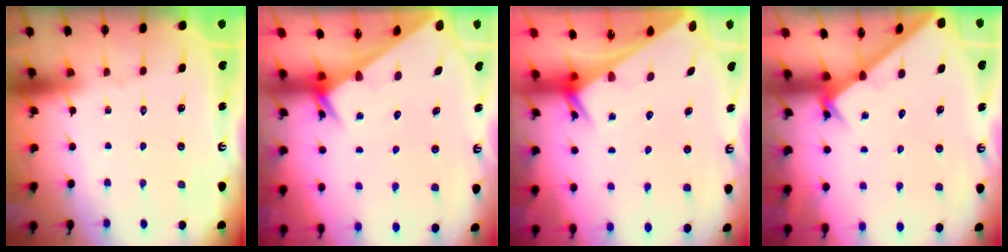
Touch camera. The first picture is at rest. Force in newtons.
{"total": 2.5, "press": 2.5, "slide": 0.1}
{"total": 2.7, "press": 2.7, "slide": 0.1}
{"total": 2.1, "press": 2.1, "slide": 0.2}